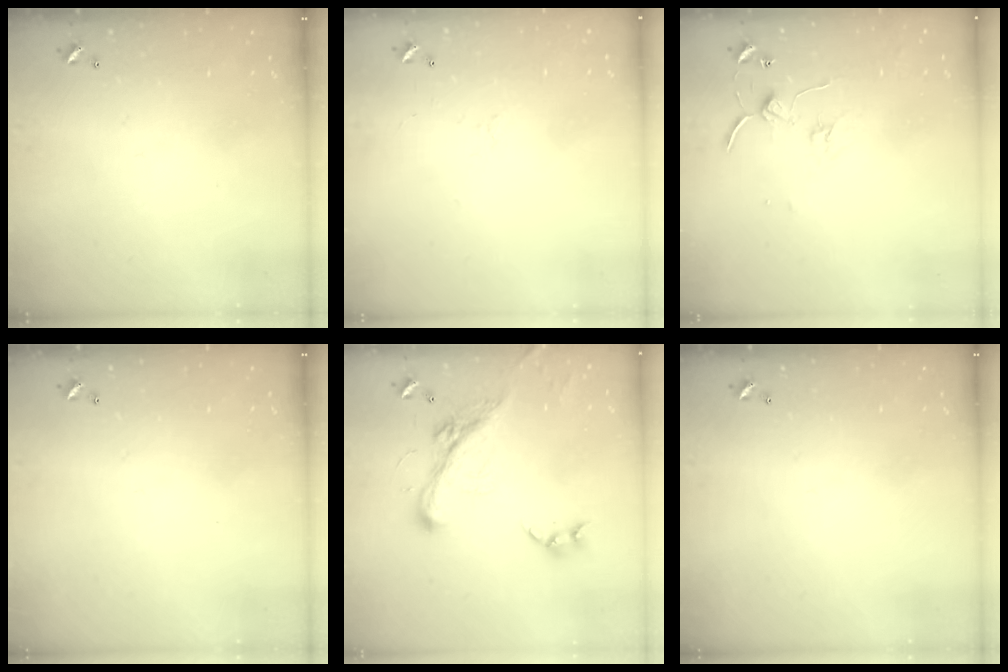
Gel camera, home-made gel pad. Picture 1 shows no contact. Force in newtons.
{"total": 0.7, "press": 0.2, "slide": 0.6}
{"total": 1.4, "press": 1.3, "slide": 0.2}
{"total": 0.0}
{"total": 5.5, "press": 5.3, "slide": 1.5}
{"total": 0.0}